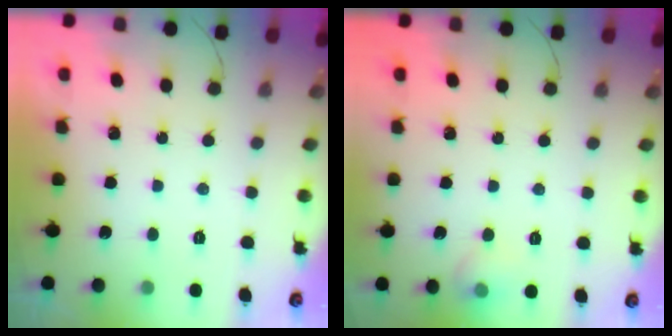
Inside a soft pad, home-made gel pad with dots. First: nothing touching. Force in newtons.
{"total": 7.0, "press": 6.8, "slide": 1.9}